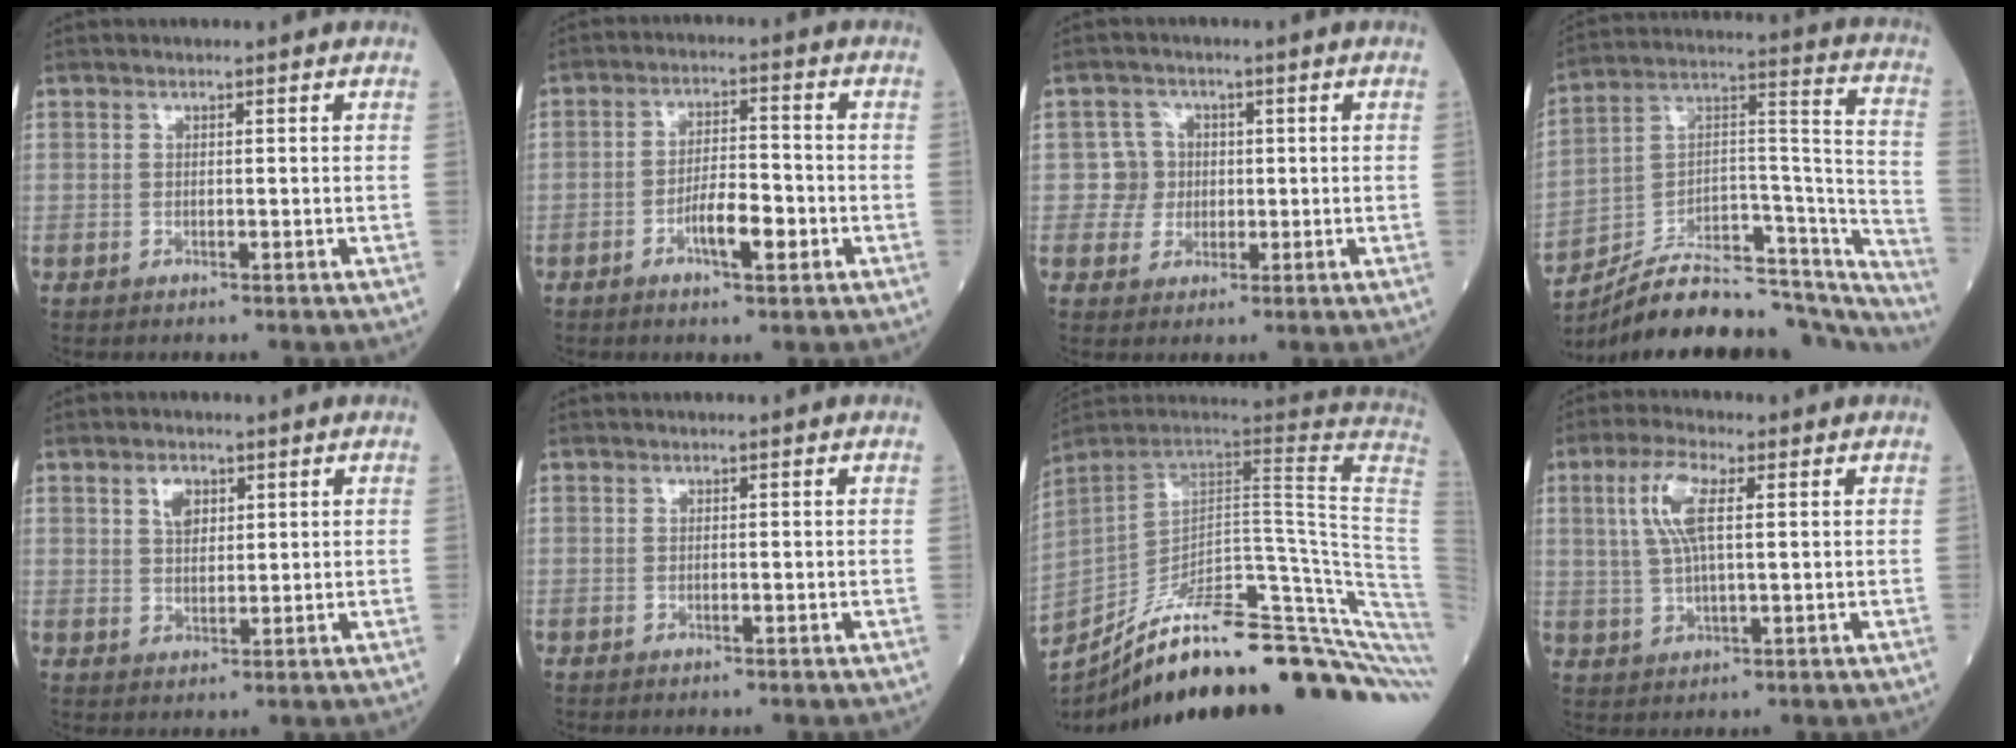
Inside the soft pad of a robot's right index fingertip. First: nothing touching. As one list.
[{"total": 6.0, "force": [-2.4, 1.6, 5.2], "torque": [-0.096, 0.005, -0.041]}, {"total": 3.8, "force": [0.1, 3.8, -0.1], "torque": [0.015, 0.009, 0.002]}, {"total": 28.2, "force": [-25.0, 7.7, 10.5], "torque": [-0.110, 0.048, -0.363]}, {"total": 3.3, "force": [1.6, 1.9, 2.2], "torque": [-0.039, 0.004, 0.032]}, {"total": 0.0}, {"total": 36.2, "force": [-27.7, 3.3, 23.1], "torque": [-0.228, -0.039, -0.380]}, {"total": 7.0, "force": [2.1, 1.7, 6.5], "torque": [-0.143, 0.010, 0.044]}]